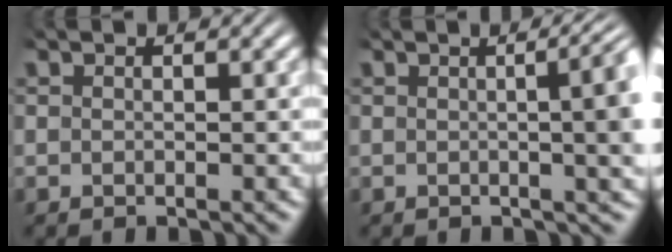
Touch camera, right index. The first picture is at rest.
{"total": 6.1, "force": [0.4, 2.0, 5.8], "torque": [-0.052, 0.020, -0.004]}